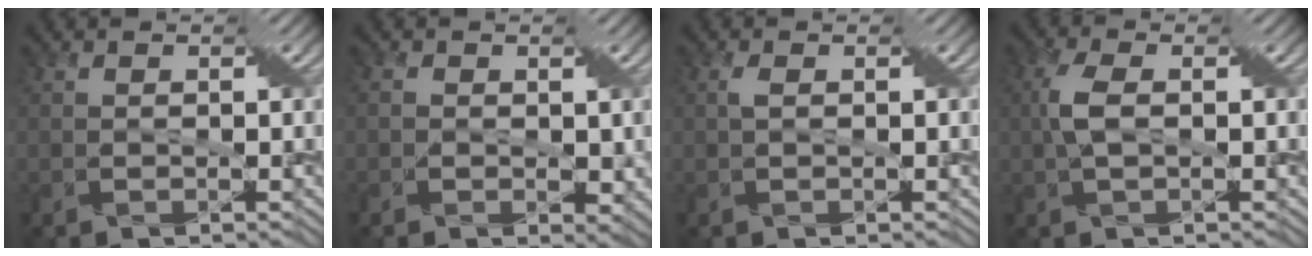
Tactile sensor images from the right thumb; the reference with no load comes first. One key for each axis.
{"total": 2.6, "fx": 0.1, "fy": 2.2, "fz": 1.4, "tx": -0.015, "ty": -0.001, "tz": -0.001}
{"total": 1.4, "fx": 0.2, "fy": 0.5, "fz": 1.3, "tx": -0.026, "ty": 0.004, "tz": 0.001}
{"total": 4.6, "fx": 0.1, "fy": 2.1, "fz": 4.1, "tx": -0.098, "ty": 0.007, "tz": -0.004}